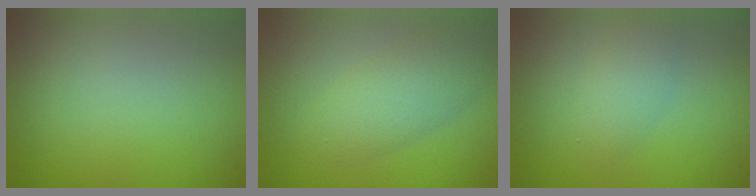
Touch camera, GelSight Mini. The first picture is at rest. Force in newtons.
{"total": 3.9, "press": 3.9, "slide": 0.1}
{"total": 2.3, "press": 2.3, "slide": 0.1}